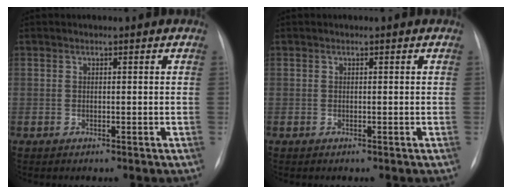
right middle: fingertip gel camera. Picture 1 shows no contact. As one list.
[{"total": 0.0}]